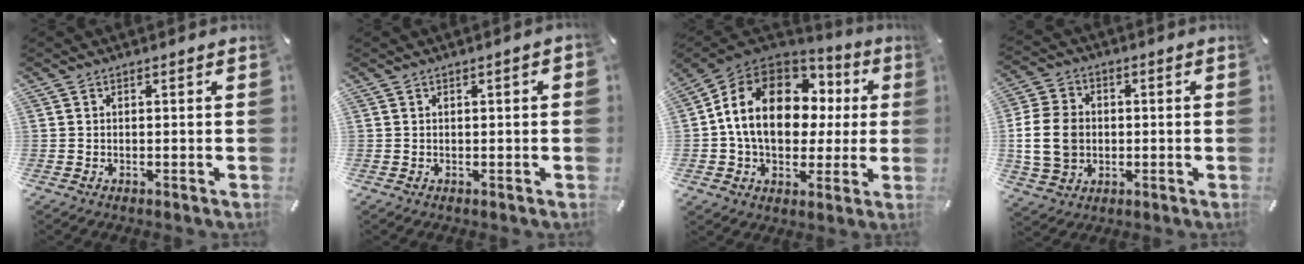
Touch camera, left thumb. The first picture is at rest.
{"total": 1.4, "force": [0.1, 0.3, 1.4], "torque": [-0.023, 0.002, 0.000]}
{"total": 17.7, "force": [3.0, 13.4, 11.3], "torque": [-0.217, 0.003, 0.058]}
{"total": 11.5, "force": [-0.7, 9.6, 6.2], "torque": [-0.140, 0.015, -0.012]}